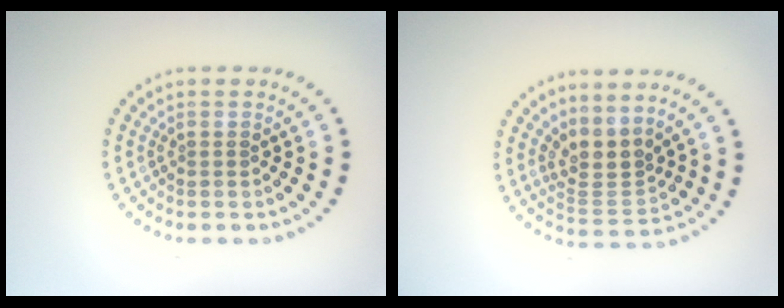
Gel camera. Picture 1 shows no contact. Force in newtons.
{"total": 3.0, "press": 2.2, "slide": 2.1}